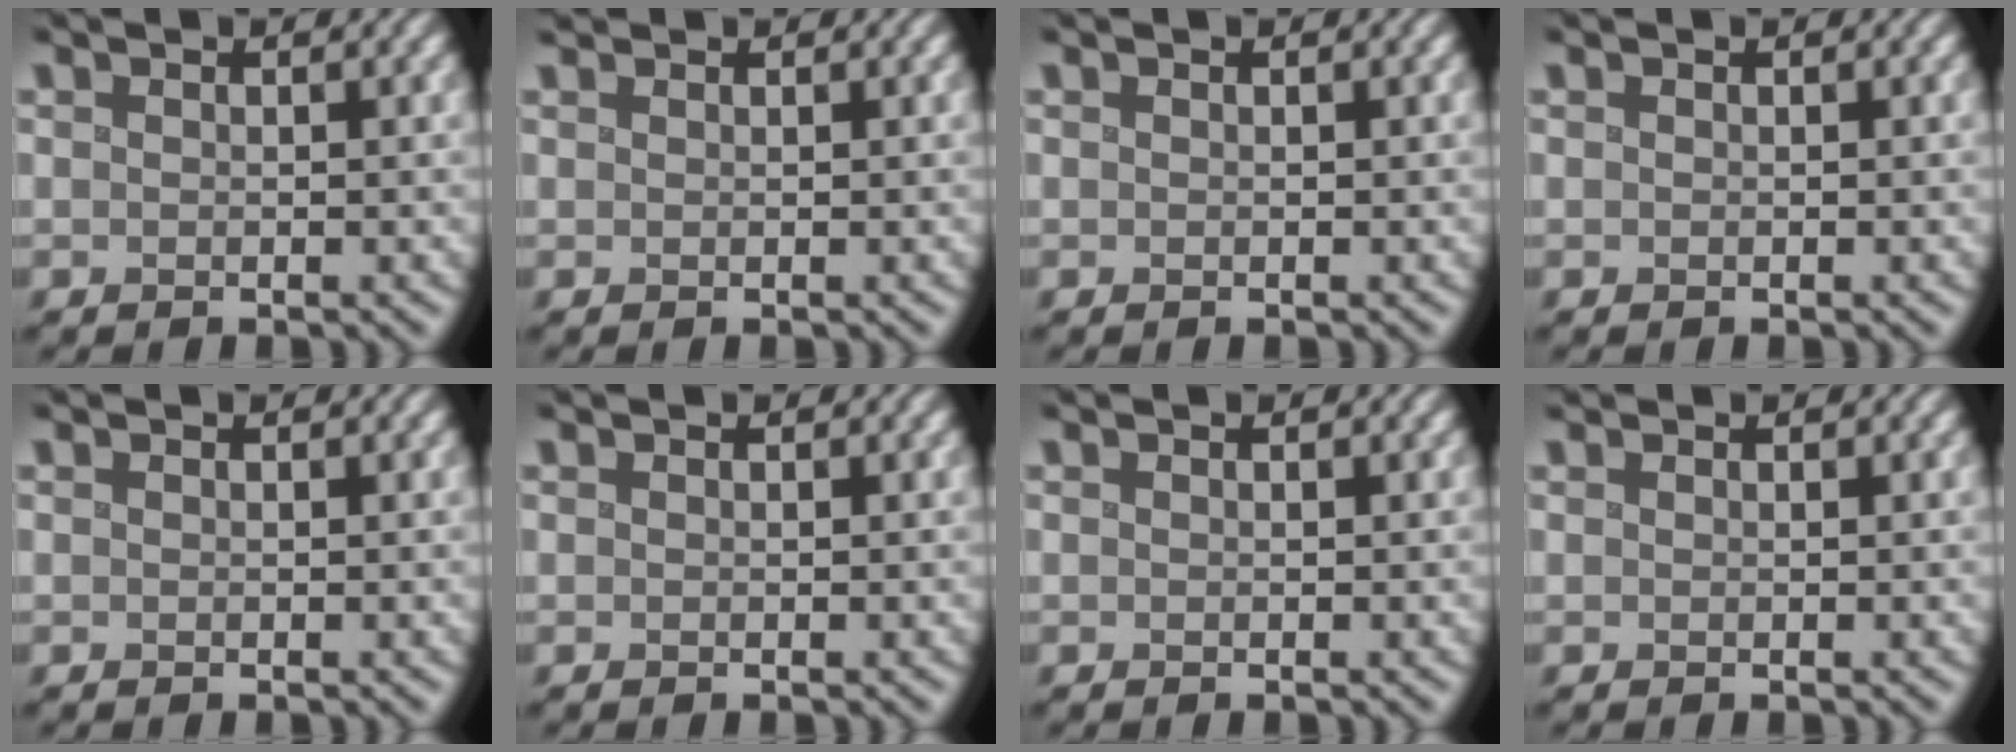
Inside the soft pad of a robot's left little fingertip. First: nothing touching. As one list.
[{"total": 0.6, "force": [0.6, 0.0, 0.0], "torque": [-0.004, 0.000, 0.011]}, {"total": 0.0}, {"total": 0.0}, {"total": 0.0}, {"total": 0.0}, {"total": 0.0}, {"total": 0.0}]